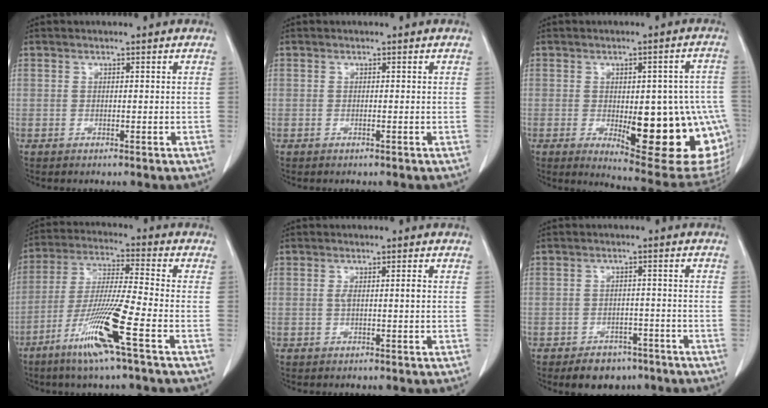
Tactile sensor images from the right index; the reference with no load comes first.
{"total": 0.0}
{"total": 20.4, "force": [-4.6, 6.3, 18.8], "torque": [-0.152, 0.009, -0.033]}
{"total": 13.2, "force": [-6.4, -0.7, 11.6], "torque": [-0.232, -0.024, -0.124]}
{"total": 1.9, "force": [0.1, 0.2, 1.8], "torque": [-0.035, 0.004, 0.004]}
{"total": 5.5, "force": [-4.0, 3.4, 1.7], "torque": [-0.020, 0.006, -0.055]}